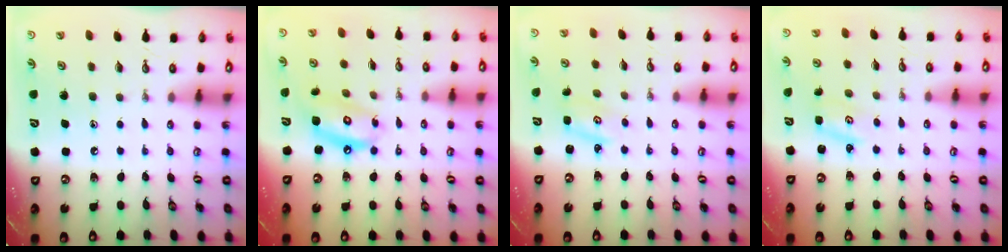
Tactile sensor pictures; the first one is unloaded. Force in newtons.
{"total": 11.3, "press": 11.2, "slide": 1.1}
{"total": 1.8, "press": 1.8, "slide": 0.1}
{"total": 2.0, "press": 2.0, "slide": 0.2}